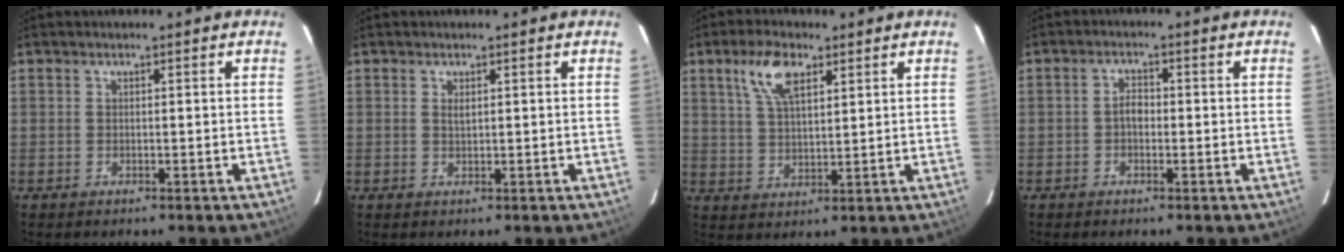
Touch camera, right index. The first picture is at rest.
{"total": 0.9, "force": [0.4, 0.4, 0.7], "torque": [-0.011, 0.003, 0.008]}
{"total": 7.8, "force": [4.2, 3.4, 5.7], "torque": [-0.110, 0.014, 0.081]}
{"total": 2.2, "force": [-0.5, 1.5, 1.5], "torque": [-0.028, 0.009, -0.011]}